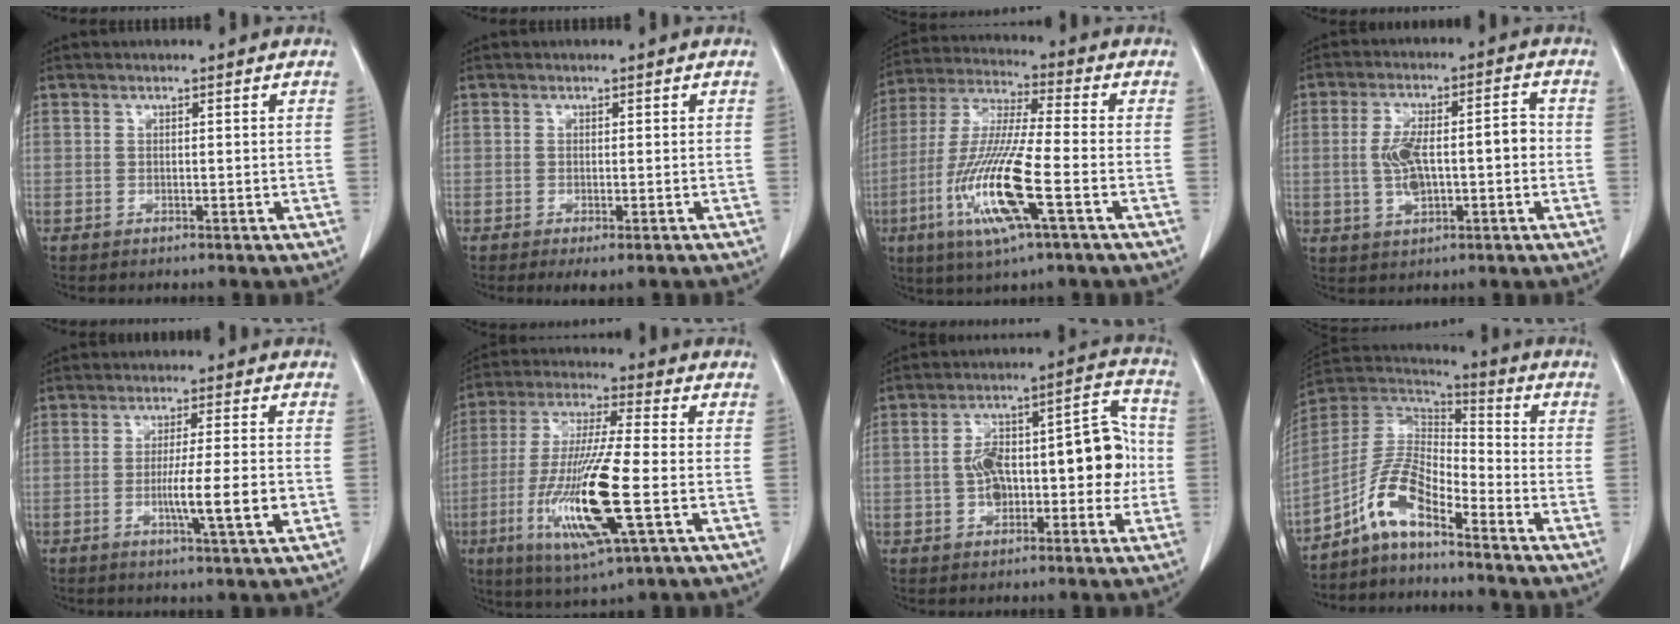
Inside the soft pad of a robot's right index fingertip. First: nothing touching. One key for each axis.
{"total": 2.8, "fx": -2.0, "fy": 0.8, "fz": 1.9, "tx": -0.018, "ty": -0.006, "tz": -0.028}
{"total": 15.7, "fx": -5.3, "fy": 1.0, "fz": 14.7, "tx": -0.308, "ty": -0.019, "tz": -0.102}
{"total": 9.5, "fx": -0.8, "fy": 3.4, "fz": 8.9, "tx": -0.168, "ty": 0.027, "tz": -0.007}
{"total": 7.9, "fx": -1.9, "fy": -0.2, "fz": 7.7, "tx": -0.125, "ty": -0.013, "tz": -0.032}
{"total": 17.1, "fx": -4.5, "fy": 1.4, "fz": 16.5, "tx": -0.337, "ty": -0.023, "tz": -0.080}
{"total": 14.3, "fx": -0.9, "fy": 5.7, "fz": 13.1, "tx": -0.199, "ty": 0.052, "tz": -0.009}
{"total": 9.3, "fx": -6.0, "fy": 2.9, "fz": 6.4, "tx": -0.148, "ty": 0.023, "tz": -0.123}